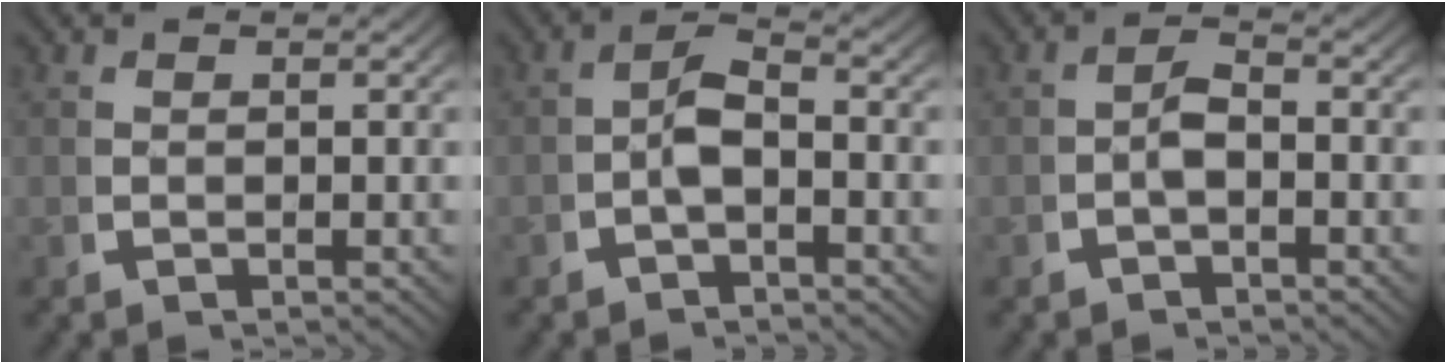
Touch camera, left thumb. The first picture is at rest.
{"total": 3.4, "force": [-1.1, 2.0, 2.5], "torque": [-0.047, -0.008, -0.021]}
{"total": 2.3, "force": [-1.0, 1.2, 1.6], "torque": [-0.029, -0.006, -0.019]}